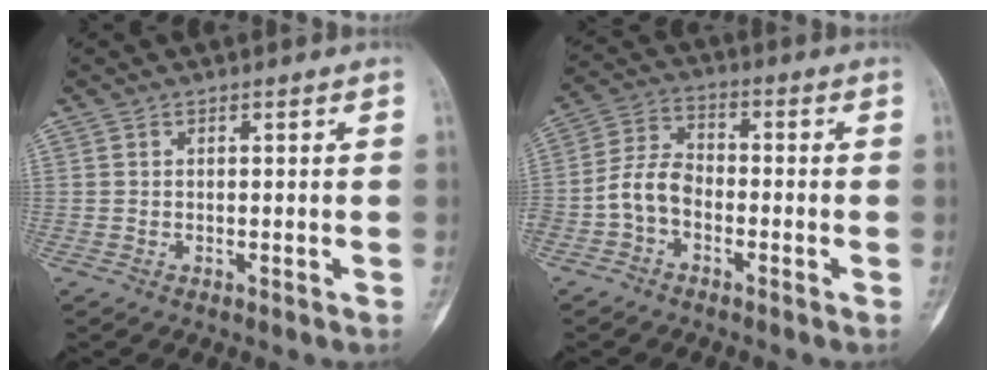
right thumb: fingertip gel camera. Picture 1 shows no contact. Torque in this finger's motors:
{"motor_torque": [1.21, 1.12, 0.46, -0.43, 0.13]}